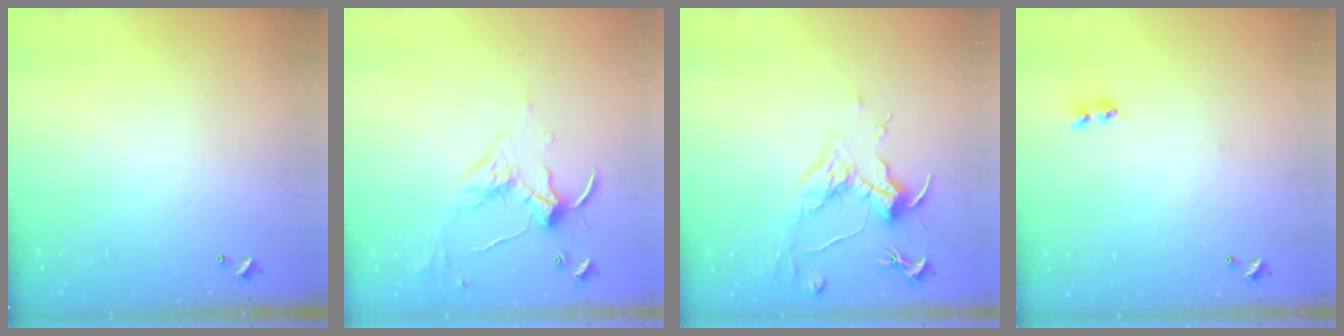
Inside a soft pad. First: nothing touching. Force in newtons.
{"total": 1.2, "press": 0.8, "slide": 0.8}
{"total": 1.5, "press": 1.3, "slide": 0.8}
{"total": 2.2, "press": 2.1, "slide": 0.6}